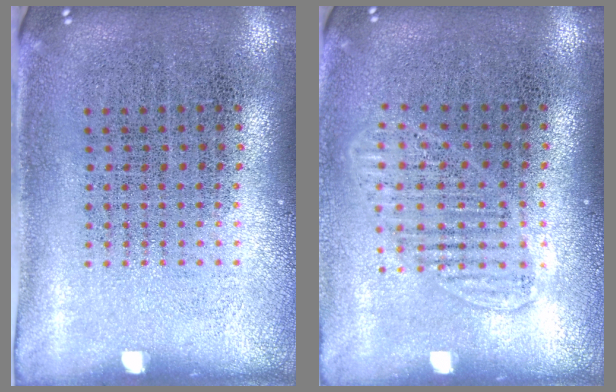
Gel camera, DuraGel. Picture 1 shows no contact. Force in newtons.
{"total": 1.4, "press": 1.3, "slide": 0.6}